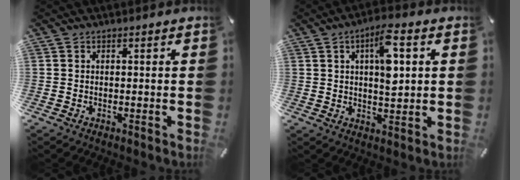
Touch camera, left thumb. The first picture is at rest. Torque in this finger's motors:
{"motor_torque": [0.30, -0.12, 0.48, 0.32, 0.12]}